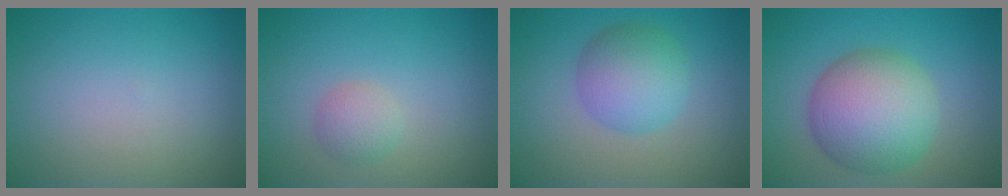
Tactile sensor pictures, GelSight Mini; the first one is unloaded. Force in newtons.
{"total": 1.9, "press": 1.9, "slide": 0.1}
{"total": 5.0, "press": 5.0, "slide": 0.1}
{"total": 8.6, "press": 8.6, "slide": 0.3}